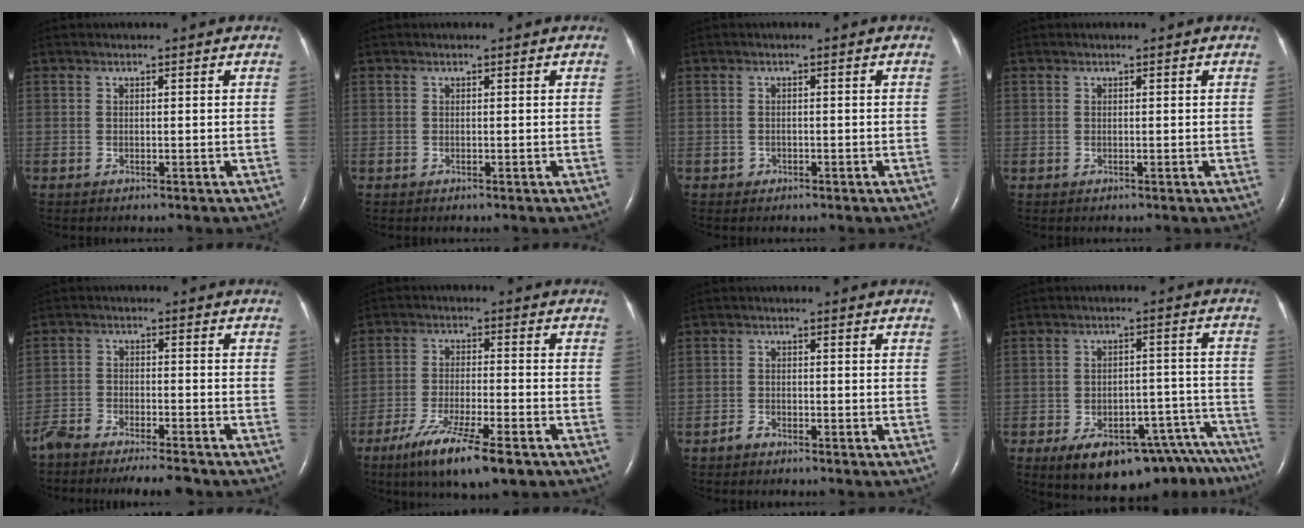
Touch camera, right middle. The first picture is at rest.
{"total": 0.0}
{"total": 0.8, "force": [-0.5, 0.7, -0.1], "torque": [-0.003, 0.004, -0.010]}
{"total": 0.0}
{"total": 11.4, "force": [-10.3, 1.5, 4.6], "torque": [-0.069, -0.004, -0.158]}
{"total": 11.7, "force": [-7.5, 1.7, 8.8], "torque": [-0.161, -0.026, -0.122]}
{"total": 1.4, "force": [-1.3, 0.6, 0.3], "torque": [-0.011, 0.001, -0.024]}
{"total": 18.7, "force": [-14.4, 7.4, 9.3], "torque": [-0.068, 0.037, -0.185]}